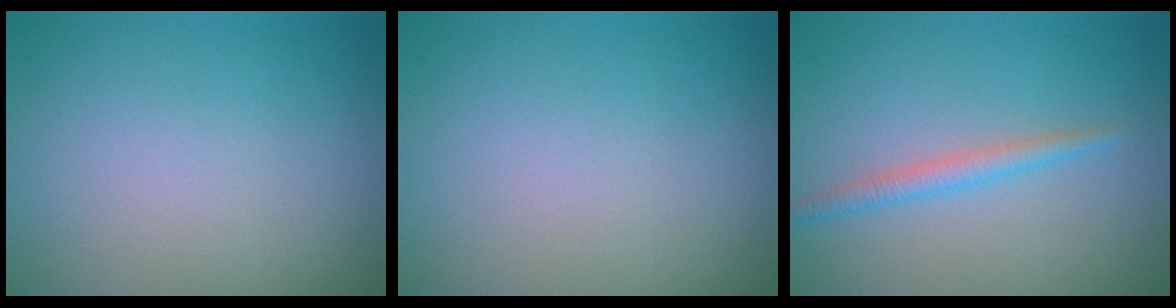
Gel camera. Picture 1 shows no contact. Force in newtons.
{"total": 0.0}
{"total": 1.7, "press": 1.7, "slide": 0.1}